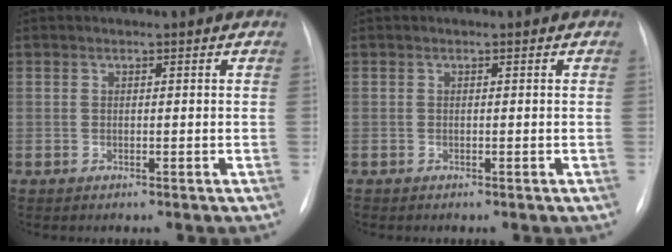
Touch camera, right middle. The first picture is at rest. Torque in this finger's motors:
{"motor_torque": [0.10, -0.11, -0.01, 0.00]}